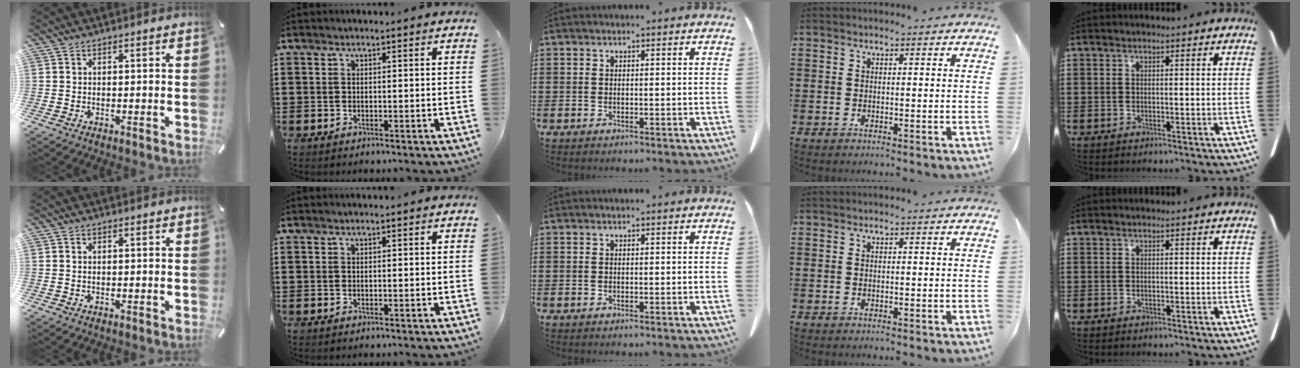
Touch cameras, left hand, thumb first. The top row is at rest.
{"thumb": {"total": 0.7, "force": [0.1, 0.4, 0.6], "torque": [-0.012, 0.001, 0.001]}}